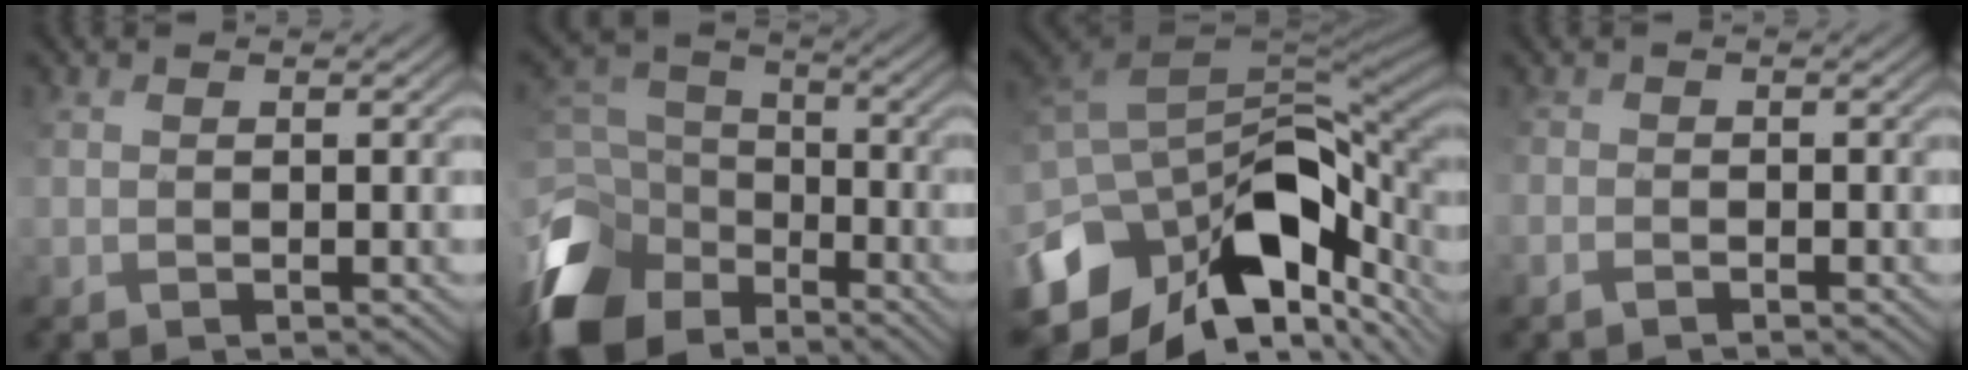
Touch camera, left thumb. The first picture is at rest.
{"total": 11.8, "force": [-7.8, 7.1, 5.4], "torque": [-0.157, -0.018, -0.159]}
{"total": 15.7, "force": [-5.0, 10.8, 10.3], "torque": [-0.223, -0.029, -0.070]}
{"total": 1.1, "force": [-1.0, 0.4, -0.3], "torque": [0.006, -0.005, -0.016]}